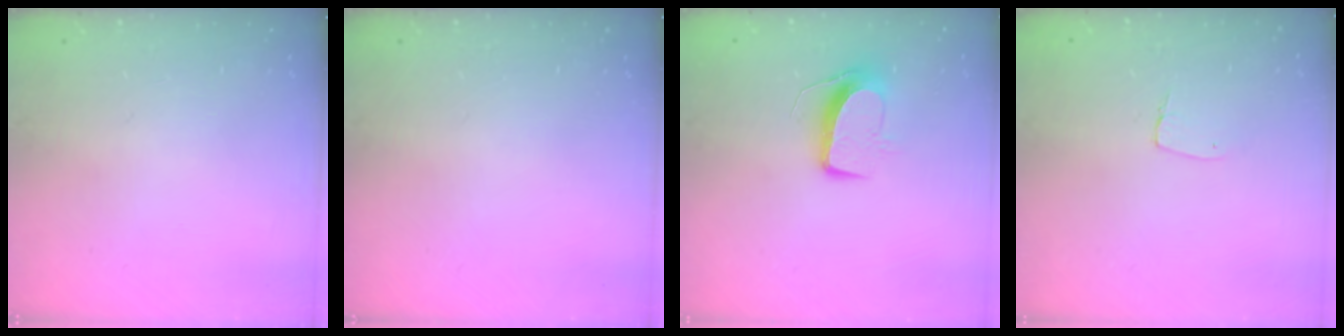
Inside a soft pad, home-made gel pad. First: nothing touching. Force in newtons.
{"total": 0.0}
{"total": 10.4, "press": 10.4, "slide": 0.4}
{"total": 4.4, "press": 4.4, "slide": 0.3}